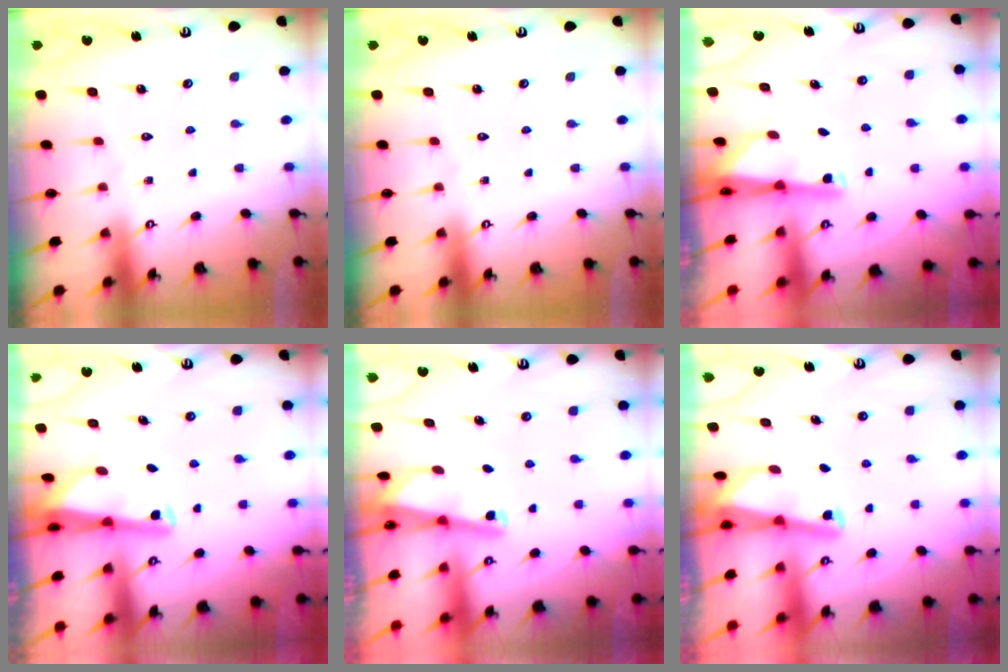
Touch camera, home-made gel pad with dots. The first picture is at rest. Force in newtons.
{"total": 0.0}
{"total": 1.9, "press": 1.9, "slide": 0.3}
{"total": 2.7, "press": 2.7, "slide": 0.5}
{"total": 2.1, "press": 2.1, "slide": 0.3}
{"total": 2.7, "press": 2.6, "slide": 0.6}